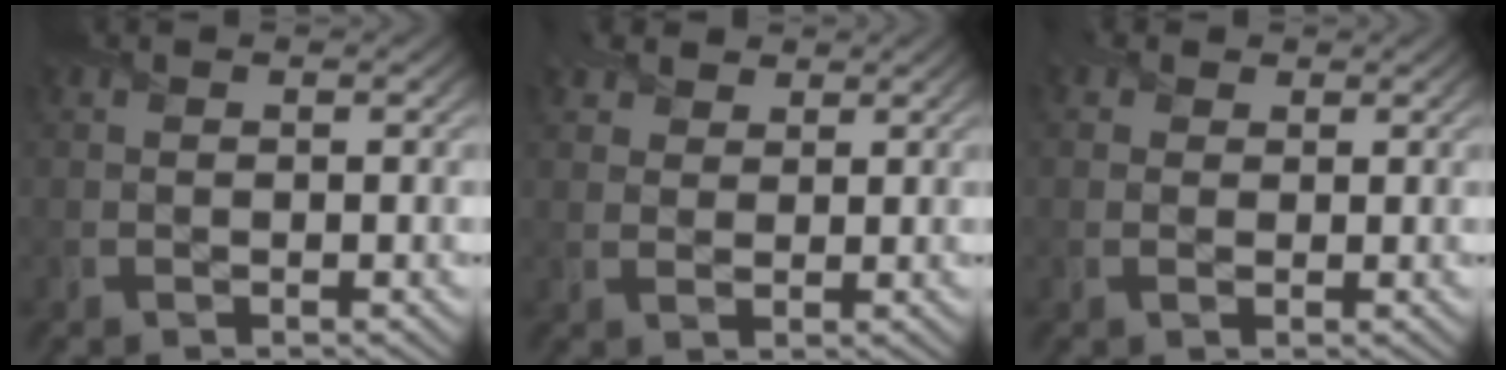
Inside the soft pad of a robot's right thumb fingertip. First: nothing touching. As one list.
[{"total": 3.2, "force": [2.3, 2.0, 1.1], "torque": [-0.032, 0.000, 0.048]}, {"total": 1.9, "force": [0.7, 1.6, 0.9], "torque": [-0.020, 0.001, 0.009]}]